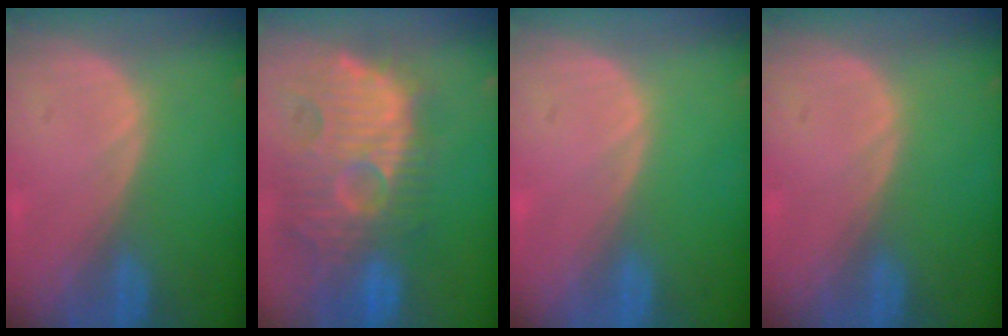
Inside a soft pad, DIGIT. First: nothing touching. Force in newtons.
{"total": 13.8, "press": 12.3, "slide": 6.4}
{"total": 0.0}
{"total": 0.0}